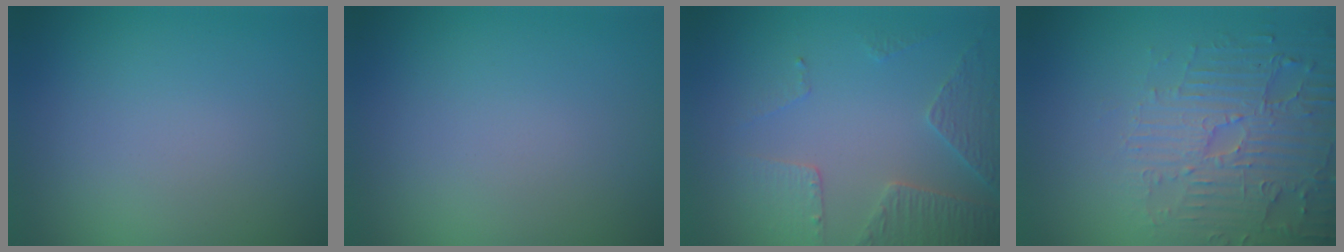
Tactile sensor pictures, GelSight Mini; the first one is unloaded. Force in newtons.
{"total": 0.0}
{"total": 3.9, "press": 3.0, "slide": 2.4}
{"total": 4.6, "press": 4.4, "slide": 1.2}